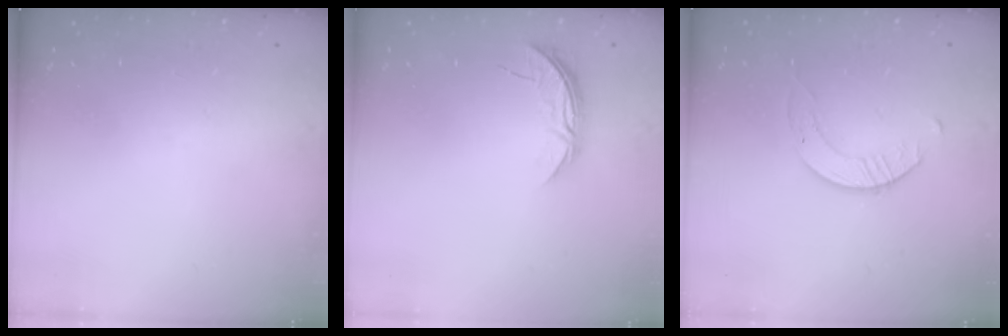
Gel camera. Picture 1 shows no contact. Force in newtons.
{"total": 5.4, "press": 5.4, "slide": 0.6}
{"total": 2.8, "press": 2.8, "slide": 0.3}